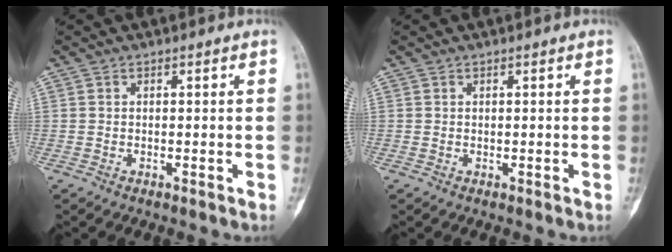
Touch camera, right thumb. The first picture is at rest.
{"total": 0.0}